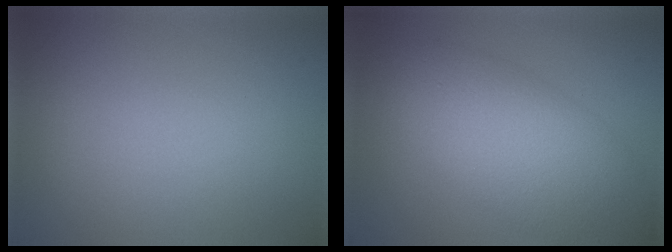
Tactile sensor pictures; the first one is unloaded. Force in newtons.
{"total": 7.8, "press": 7.8, "slide": 0.4}